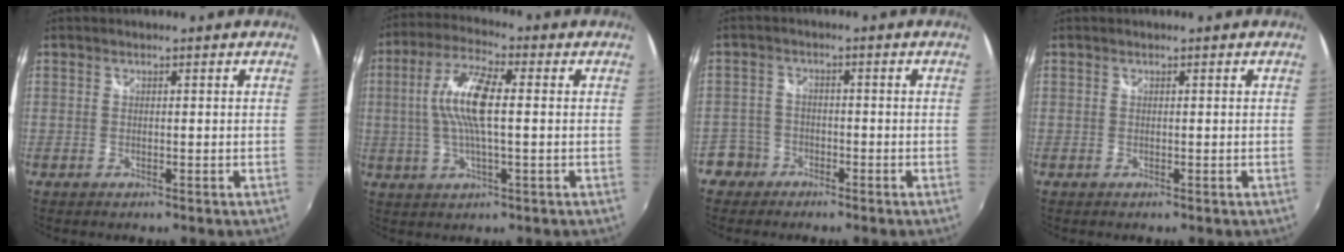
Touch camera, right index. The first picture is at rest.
{"total": 10.9, "force": [0.8, 2.8, 10.6], "torque": [-0.207, 0.009, 0.013]}
{"total": 4.9, "force": [-3.0, 3.8, -0.1], "torque": [-0.004, 0.024, -0.061]}
{"total": 0.0}